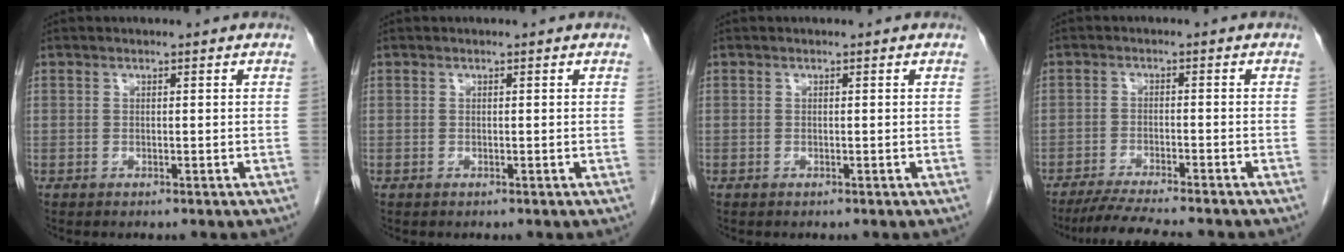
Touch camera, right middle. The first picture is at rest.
{"total": 0.0}
{"total": 0.0}
{"total": 8.6, "force": [-7.6, -0.1, 4.1], "torque": [-0.066, -0.023, -0.123]}